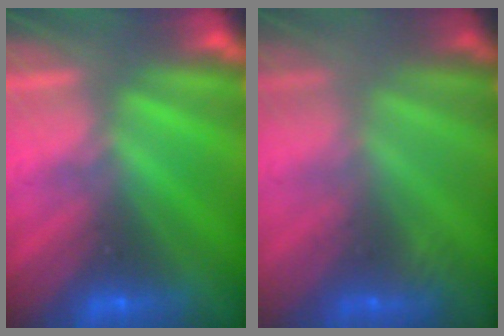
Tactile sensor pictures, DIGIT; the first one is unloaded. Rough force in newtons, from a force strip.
{"total": 2.6}